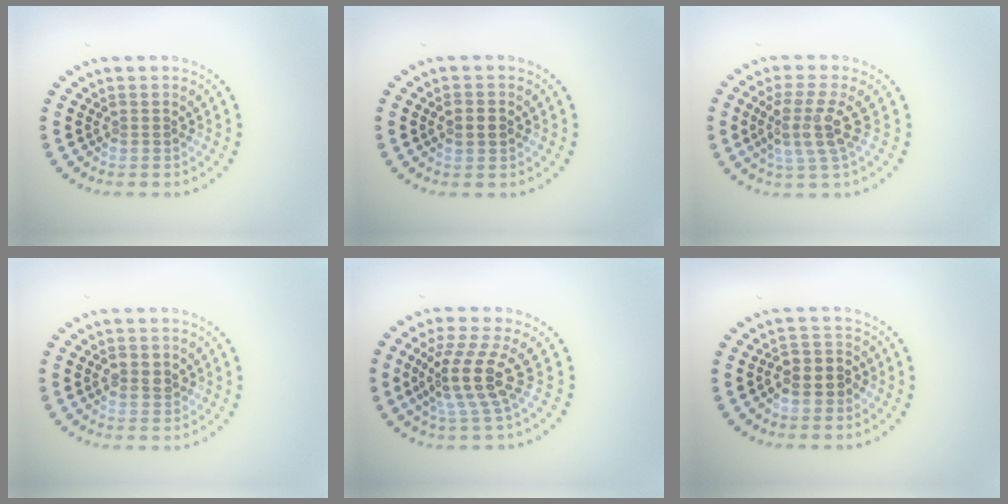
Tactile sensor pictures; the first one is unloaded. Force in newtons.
{"total": 2.0, "press": 2.0, "slide": 0.2}
{"total": 3.7, "press": 2.7, "slide": 2.5}
{"total": 1.6, "press": 1.6, "slide": 0.3}
{"total": 4.5, "press": 3.4, "slide": 2.9}
{"total": 2.7, "press": 2.5, "slide": 1.0}